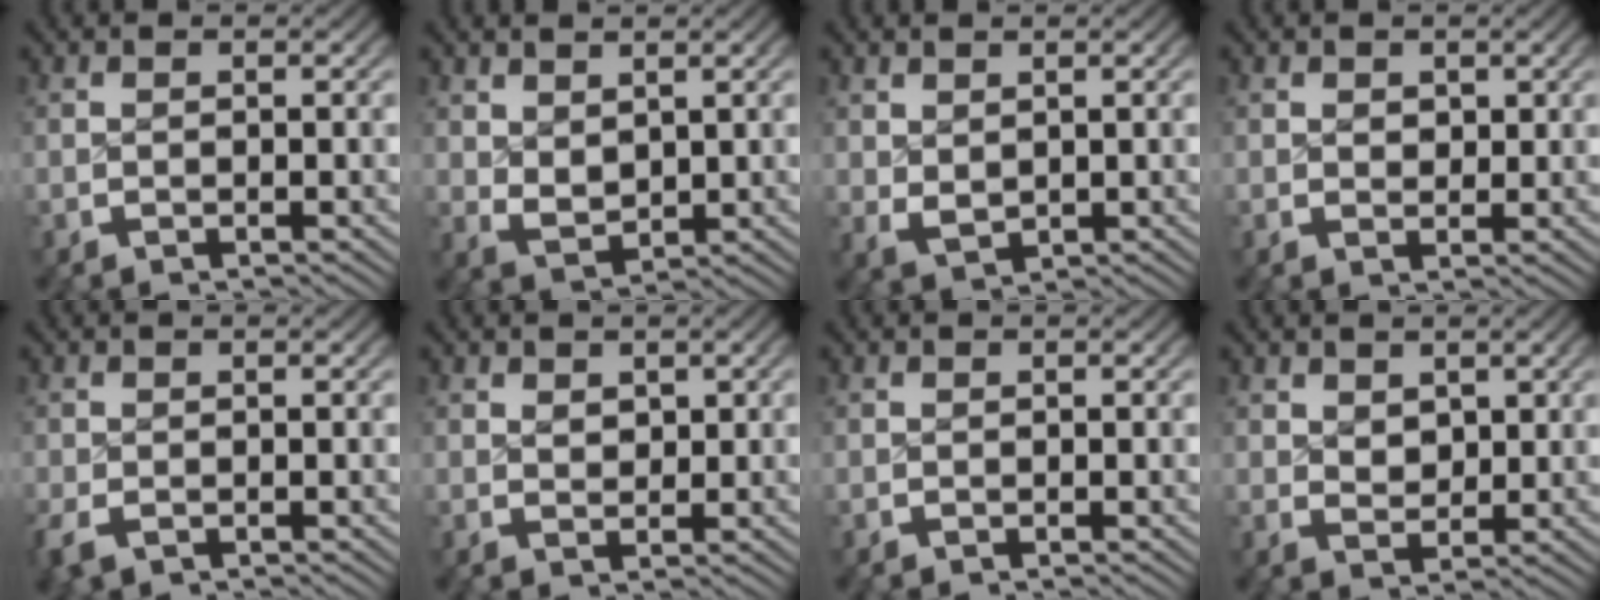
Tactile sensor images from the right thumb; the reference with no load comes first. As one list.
[{"total": 3.0, "force": [1.0, 2.1, 1.9], "torque": [-0.036, -0.016, 0.033]}, {"total": 2.2, "force": [0.5, 1.6, 1.4], "torque": [-0.025, -0.012, 0.024]}, {"total": 1.2, "force": [0.7, 0.9, 0.4], "torque": [-0.006, -0.014, 0.021]}, {"total": 1.6, "force": [-0.9, 1.1, 0.8], "torque": [-0.020, -0.010, -0.012]}, {"total": 1.2, "force": [1.0, 0.6, 0.5], "torque": [-0.002, -0.009, 0.026]}, {"total": 0.0}, {"total": 2.0, "force": [1.3, 1.3, 0.9], "torque": [-0.015, -0.016, 0.034]}]